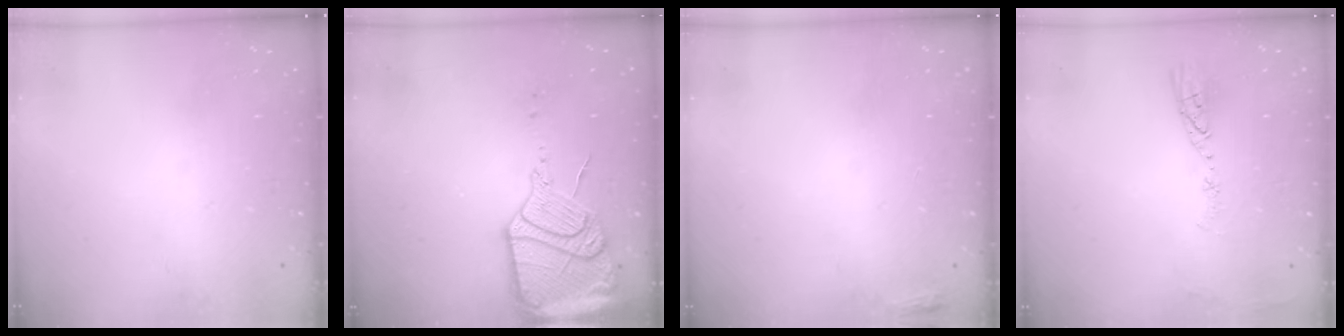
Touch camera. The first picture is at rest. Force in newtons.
{"total": 19.2, "press": 18.4, "slide": 5.2}
{"total": 3.2, "press": 2.9, "slide": 1.3}
{"total": 5.0, "press": 5.0, "slide": 0.6}